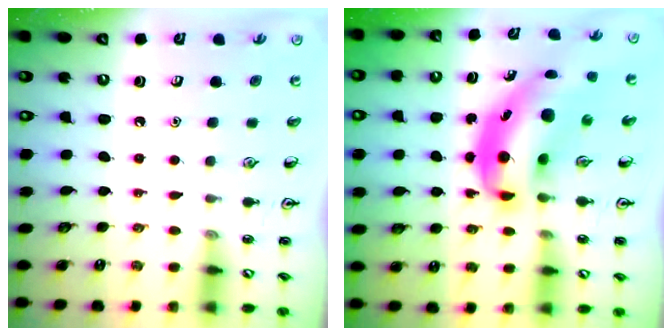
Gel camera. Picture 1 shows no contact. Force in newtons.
{"total": 9.6, "press": 9.3, "slide": 2.5}